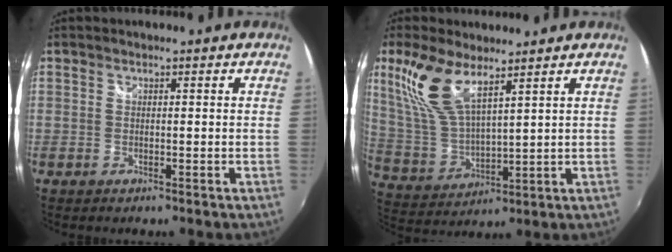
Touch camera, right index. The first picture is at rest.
{"total": 12.0, "force": [7.3, 4.2, 8.5], "torque": [-0.181, 0.009, 0.158]}